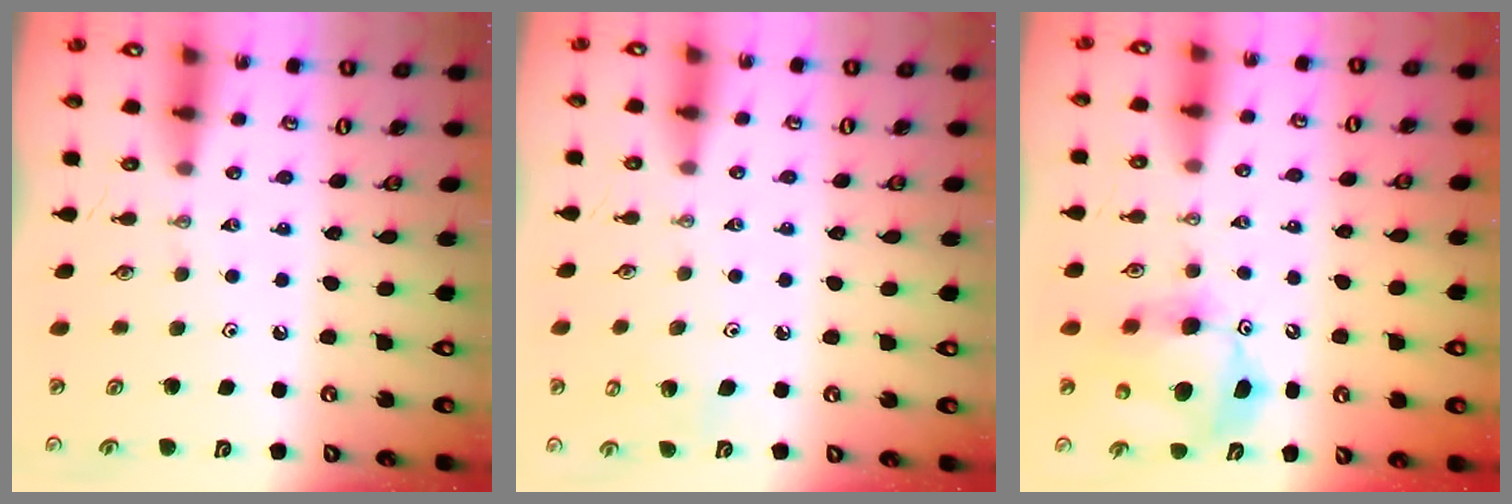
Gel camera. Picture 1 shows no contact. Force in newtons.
{"total": 5.8, "press": 5.8, "slide": 0.9}
{"total": 11.8, "press": 11.6, "slide": 2.3}